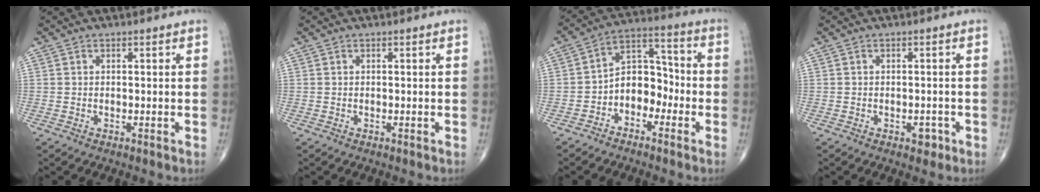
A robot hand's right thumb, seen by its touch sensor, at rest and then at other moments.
{"total": 0.0}
{"total": 9.1, "force": [-3.1, 6.4, 5.6], "torque": [-0.058, 0.048, -0.068]}
{"total": 2.1, "force": [-1.0, 1.3, 1.3], "torque": [-0.009, 0.004, -0.011]}